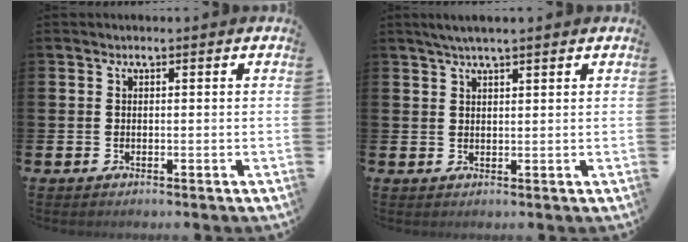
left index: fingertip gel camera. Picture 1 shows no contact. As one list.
[{"total": 2.8, "force": [2.2, 0.4, 1.7], "torque": [-0.035, 0.002, 0.039]}]